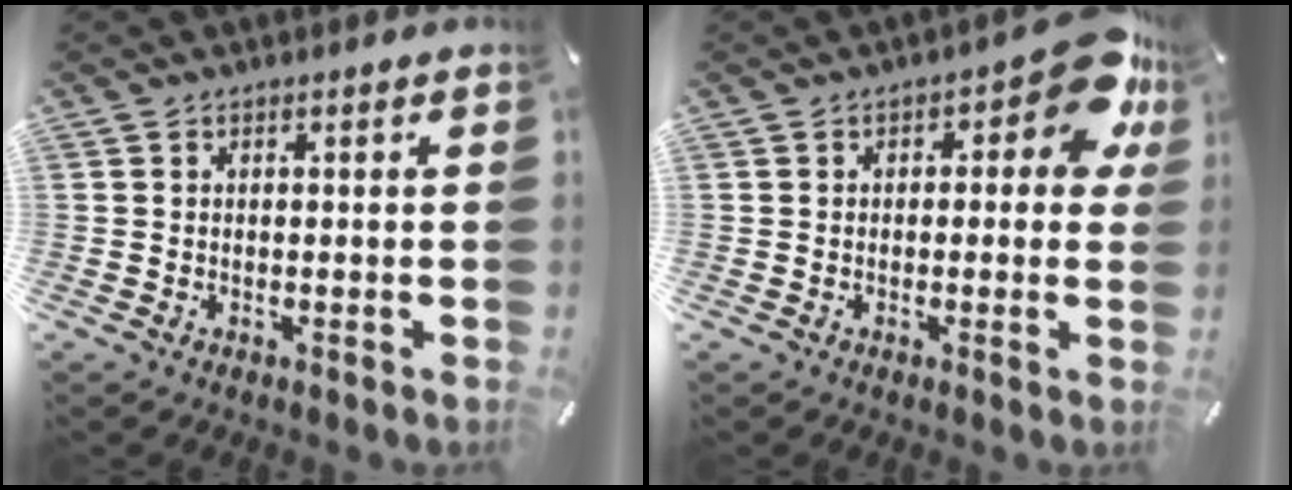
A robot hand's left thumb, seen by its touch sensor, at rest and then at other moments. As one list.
[{"total": 10.1, "force": [3.4, 4.7, 8.3], "torque": [-0.093, -0.020, 0.055]}]